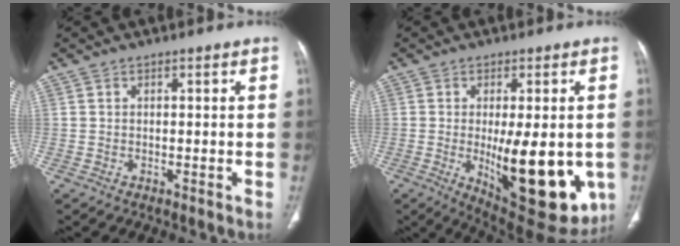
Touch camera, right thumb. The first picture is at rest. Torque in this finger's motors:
{"motor_torque": [2.60, 2.40, 1.82, -0.32, 0.49]}